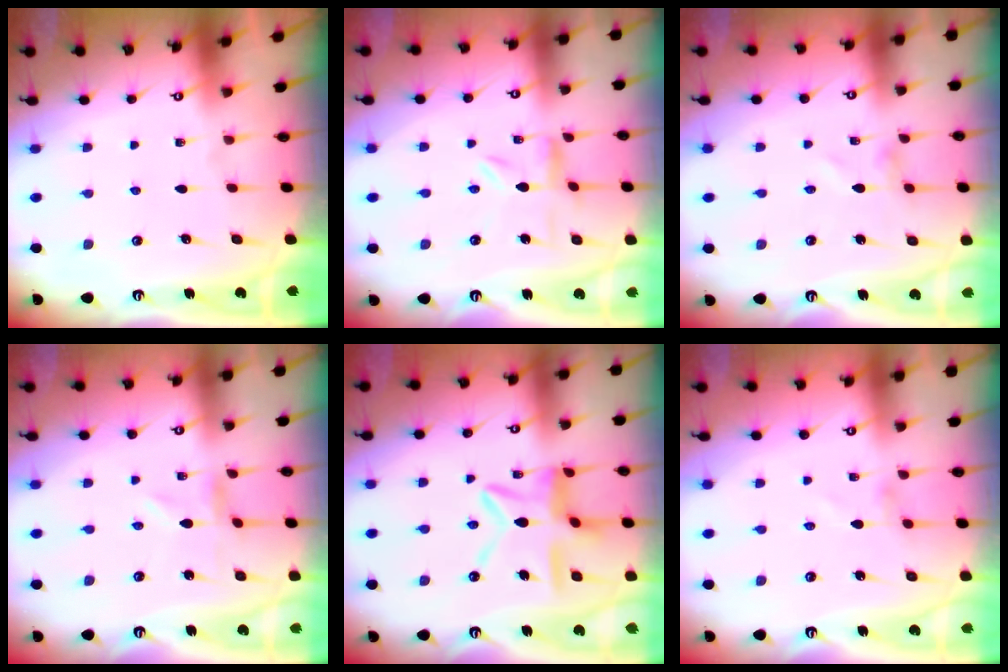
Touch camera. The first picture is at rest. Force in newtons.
{"total": 2.1, "press": 2.1, "slide": 0.2}
{"total": 0.8, "press": 0.7, "slide": 0.1}
{"total": 0.0}
{"total": 12.0, "press": 11.9, "slide": 1.1}
{"total": 1.1, "press": 1.1, "slide": 0.1}